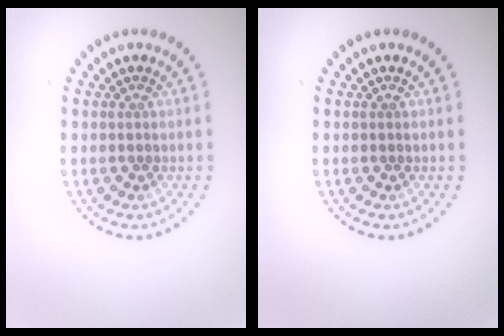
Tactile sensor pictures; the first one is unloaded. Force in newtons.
{"total": 0.0}